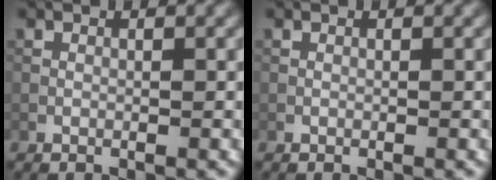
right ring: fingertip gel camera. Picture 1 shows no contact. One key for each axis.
{"total": 0.0}